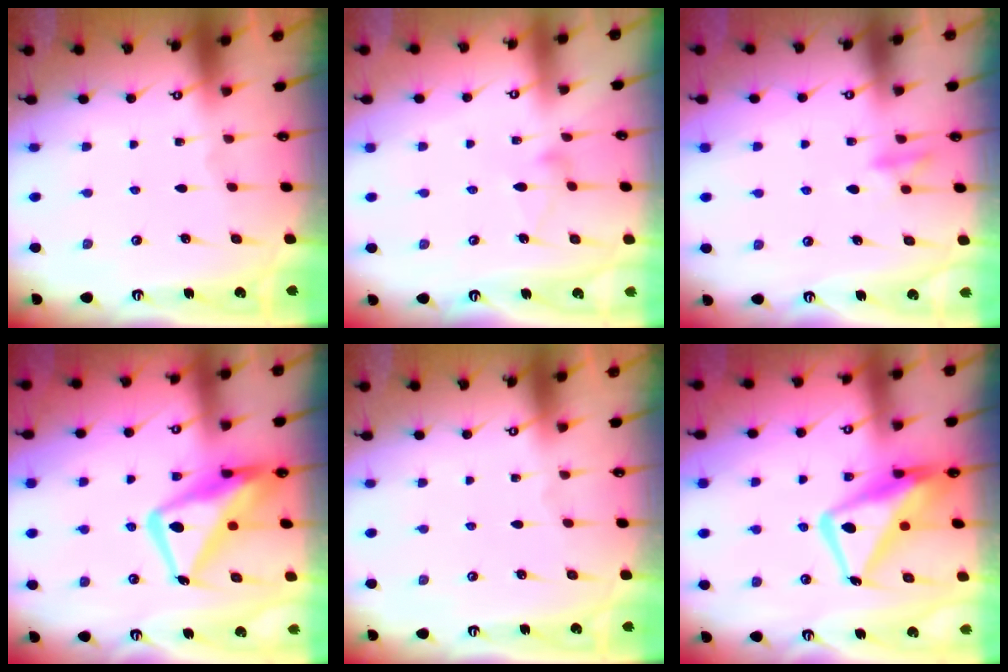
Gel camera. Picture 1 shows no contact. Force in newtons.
{"total": 6.9, "press": 6.9, "slide": 0.4}
{"total": 9.0, "press": 8.9, "slide": 1.2}
{"total": 17.2, "press": 17.2, "slide": 1.6}
{"total": 0.0}
{"total": 14.0, "press": 13.9, "slide": 1.6}